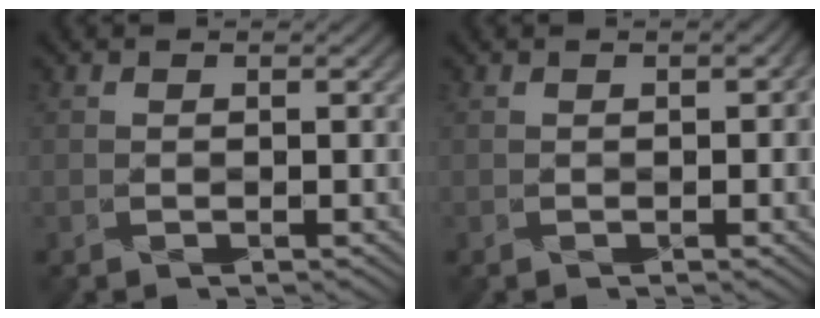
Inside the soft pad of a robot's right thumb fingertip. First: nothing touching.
{"total": 2.6, "force": [0.1, 0.9, 2.4], "torque": [-0.031, 0.001, 0.002]}